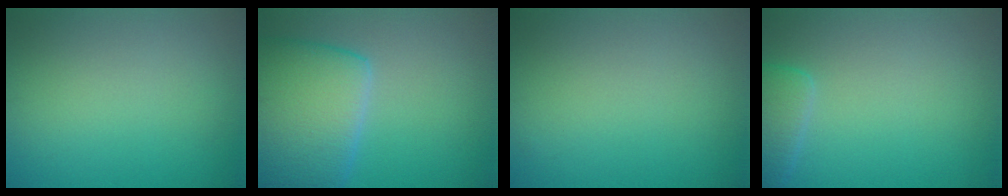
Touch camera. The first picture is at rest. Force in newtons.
{"total": 8.9, "press": 8.9, "slide": 0.5}
{"total": 0.0}
{"total": 2.4, "press": 2.4, "slide": 0.2}